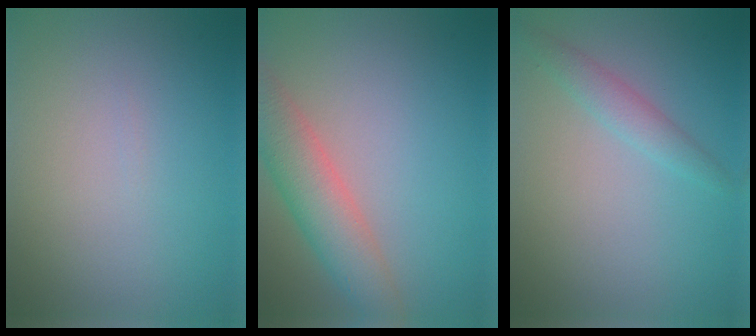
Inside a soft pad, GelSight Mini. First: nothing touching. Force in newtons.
{"total": 5.2, "press": 5.2, "slide": 0.2}
{"total": 1.8, "press": 1.8, "slide": 0.1}